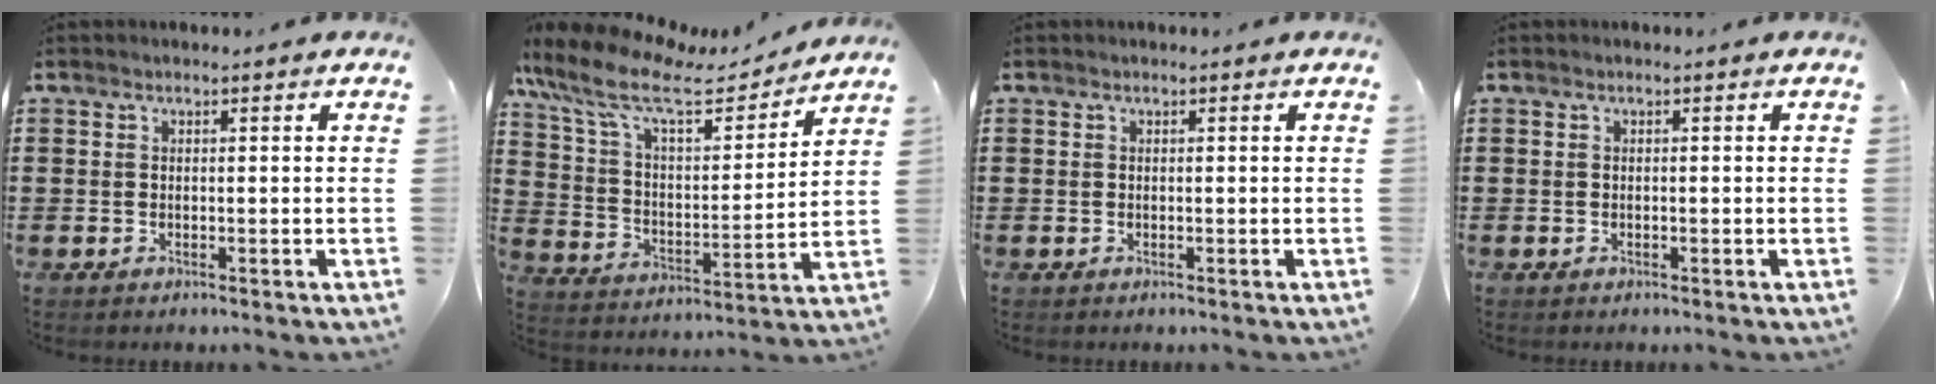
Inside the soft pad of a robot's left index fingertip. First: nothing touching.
{"total": 12.0, "force": [9.2, 3.5, 6.8], "torque": [-0.174, -0.042, 0.155]}
{"total": 0.0}
{"total": 0.0}